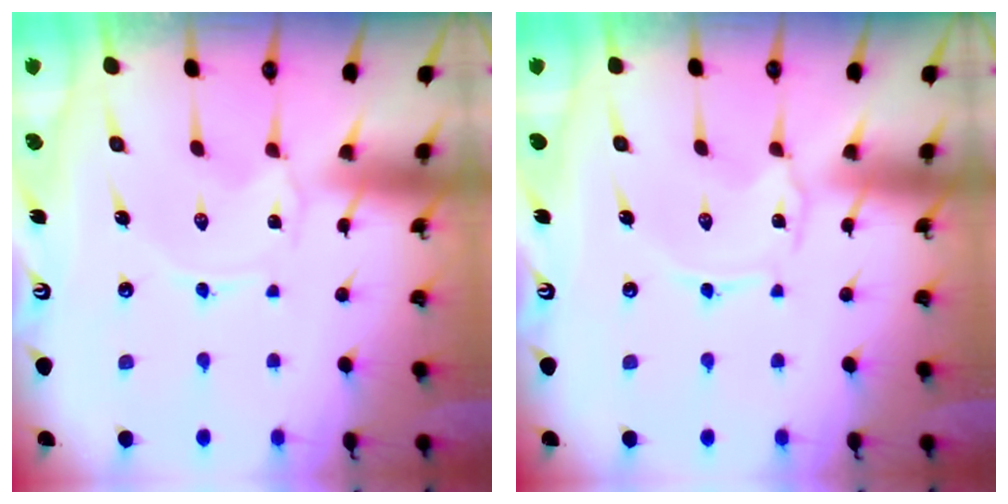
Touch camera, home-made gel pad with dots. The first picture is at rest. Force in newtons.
{"total": 1.0, "press": 1.0, "slide": 0.1}